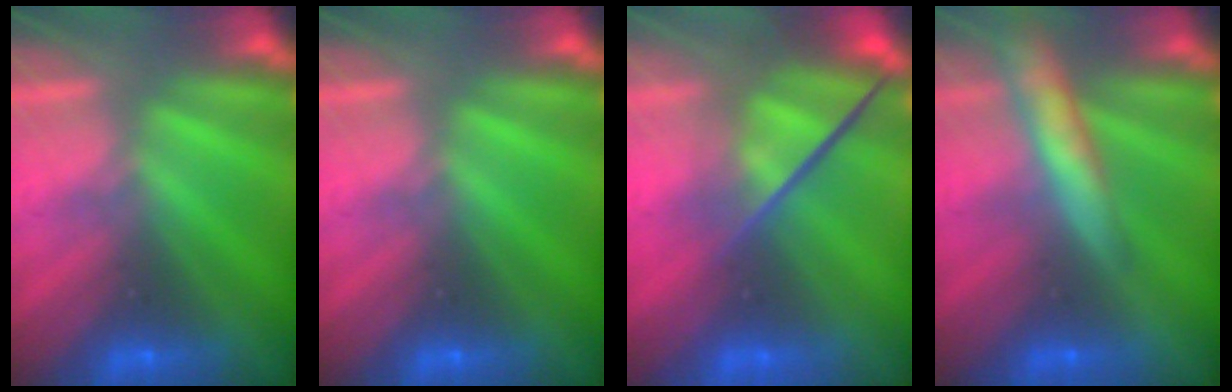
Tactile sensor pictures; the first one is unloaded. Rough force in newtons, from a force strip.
{"total": 0.0}
{"total": 3.8}
{"total": 7.5}